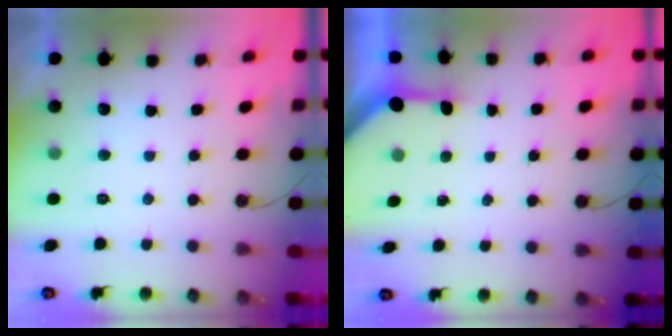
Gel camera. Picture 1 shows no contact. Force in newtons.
{"total": 3.5, "press": 3.5, "slide": 0.4}